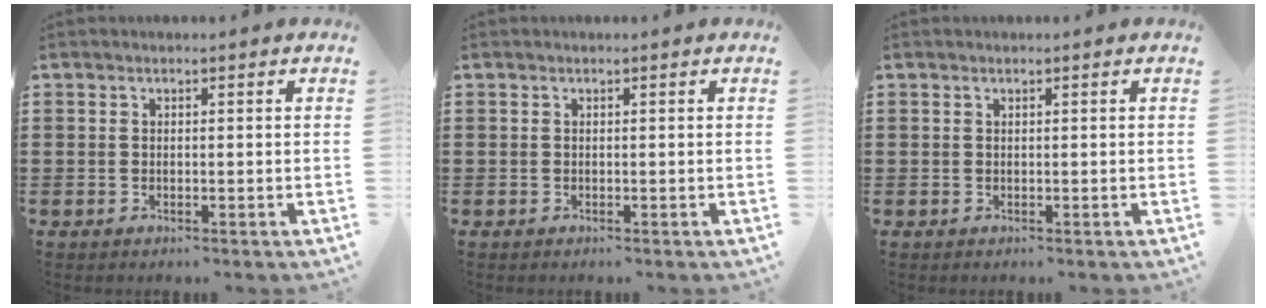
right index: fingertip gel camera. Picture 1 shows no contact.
{"total": 0.0}
{"total": 0.0}